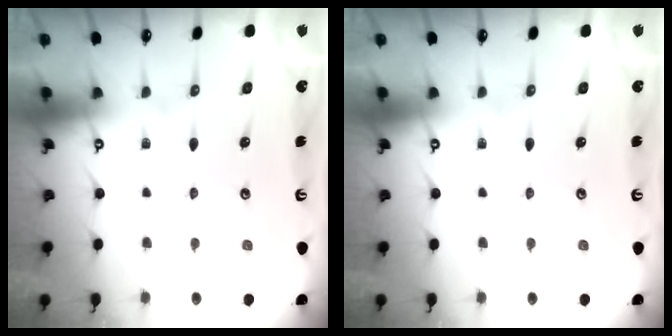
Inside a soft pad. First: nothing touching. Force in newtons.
{"total": 0.0}